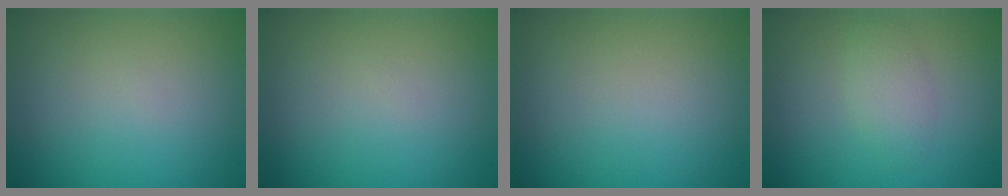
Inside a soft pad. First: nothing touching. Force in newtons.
{"total": 0.0}
{"total": 0.0}
{"total": 1.9, "press": 1.9, "slide": 0.0}